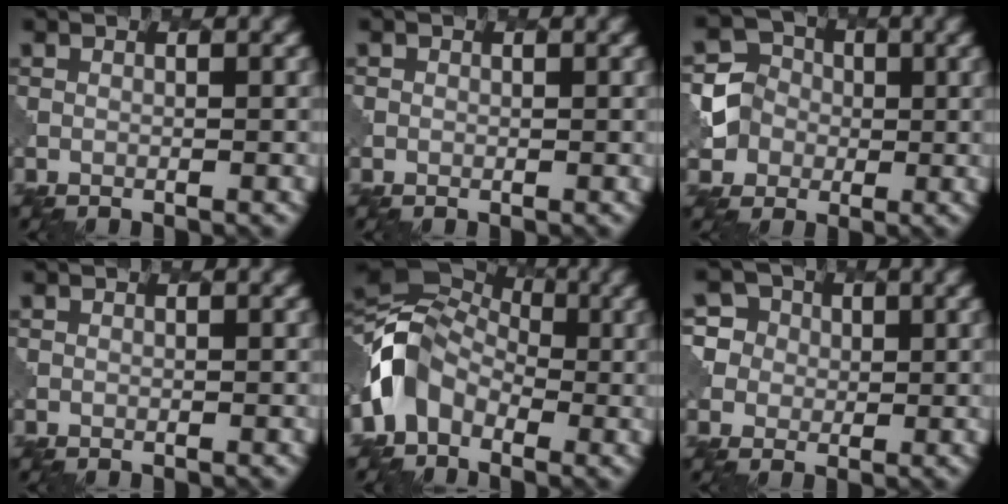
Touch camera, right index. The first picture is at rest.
{"total": 0.5, "force": [0.1, 0.5, -0.1], "torque": [0.002, -0.001, 0.005]}
{"total": 4.6, "force": [-0.4, 4.5, 0.7], "torque": [0.006, 0.012, -0.020]}
{"total": 0.0}
{"total": 7.2, "force": [-1.8, 5.5, 4.3], "torque": [-0.077, 0.009, -0.056]}
{"total": 5.7, "force": [1.4, 5.3, 1.5], "torque": [-0.029, 0.035, 0.008]}